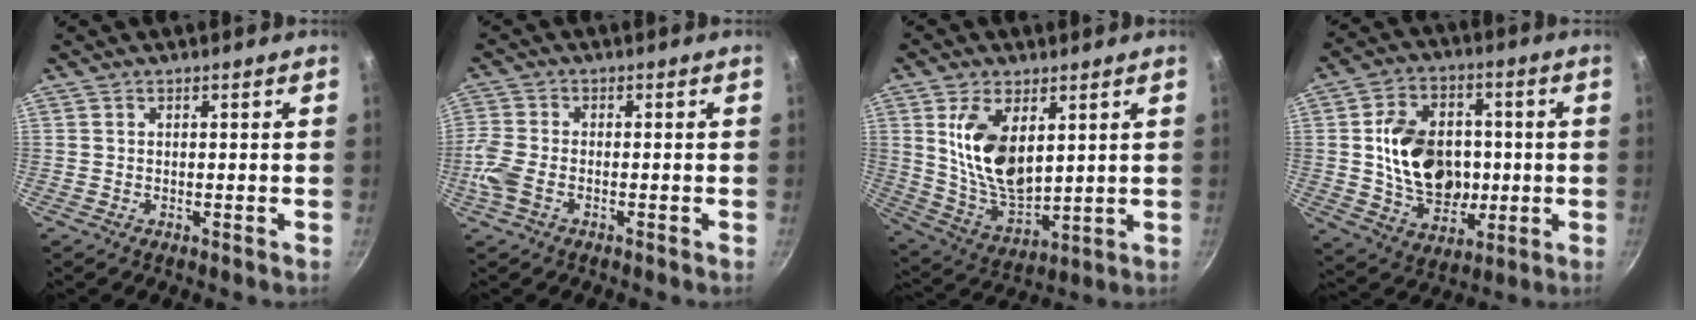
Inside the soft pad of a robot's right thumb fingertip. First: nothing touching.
{"total": 5.7, "force": [-2.1, 3.2, 4.1], "torque": [-0.104, 0.008, -0.055]}
{"total": 14.1, "force": [4.1, 7.7, 11.1], "torque": [-0.188, -0.033, 0.092]}
{"total": 17.2, "force": [0.3, 13.0, 11.2], "torque": [-0.149, 0.012, 0.013]}